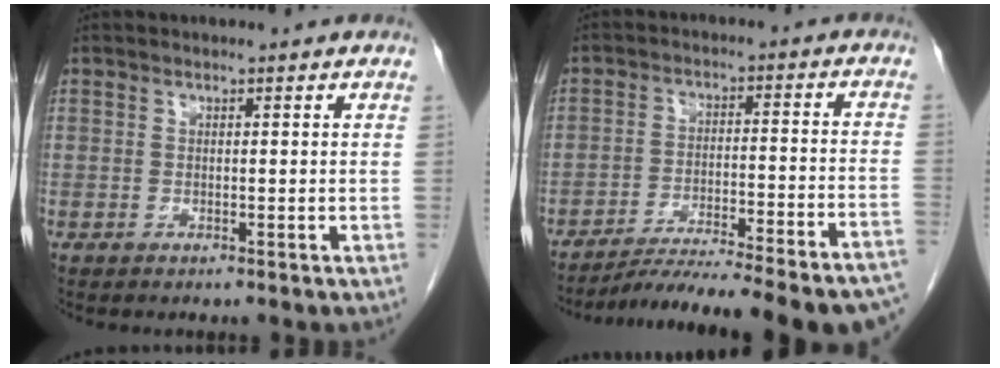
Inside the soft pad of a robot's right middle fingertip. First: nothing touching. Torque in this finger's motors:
{"motor_torque": [1.07, -1.06, 0.32, 0.06]}